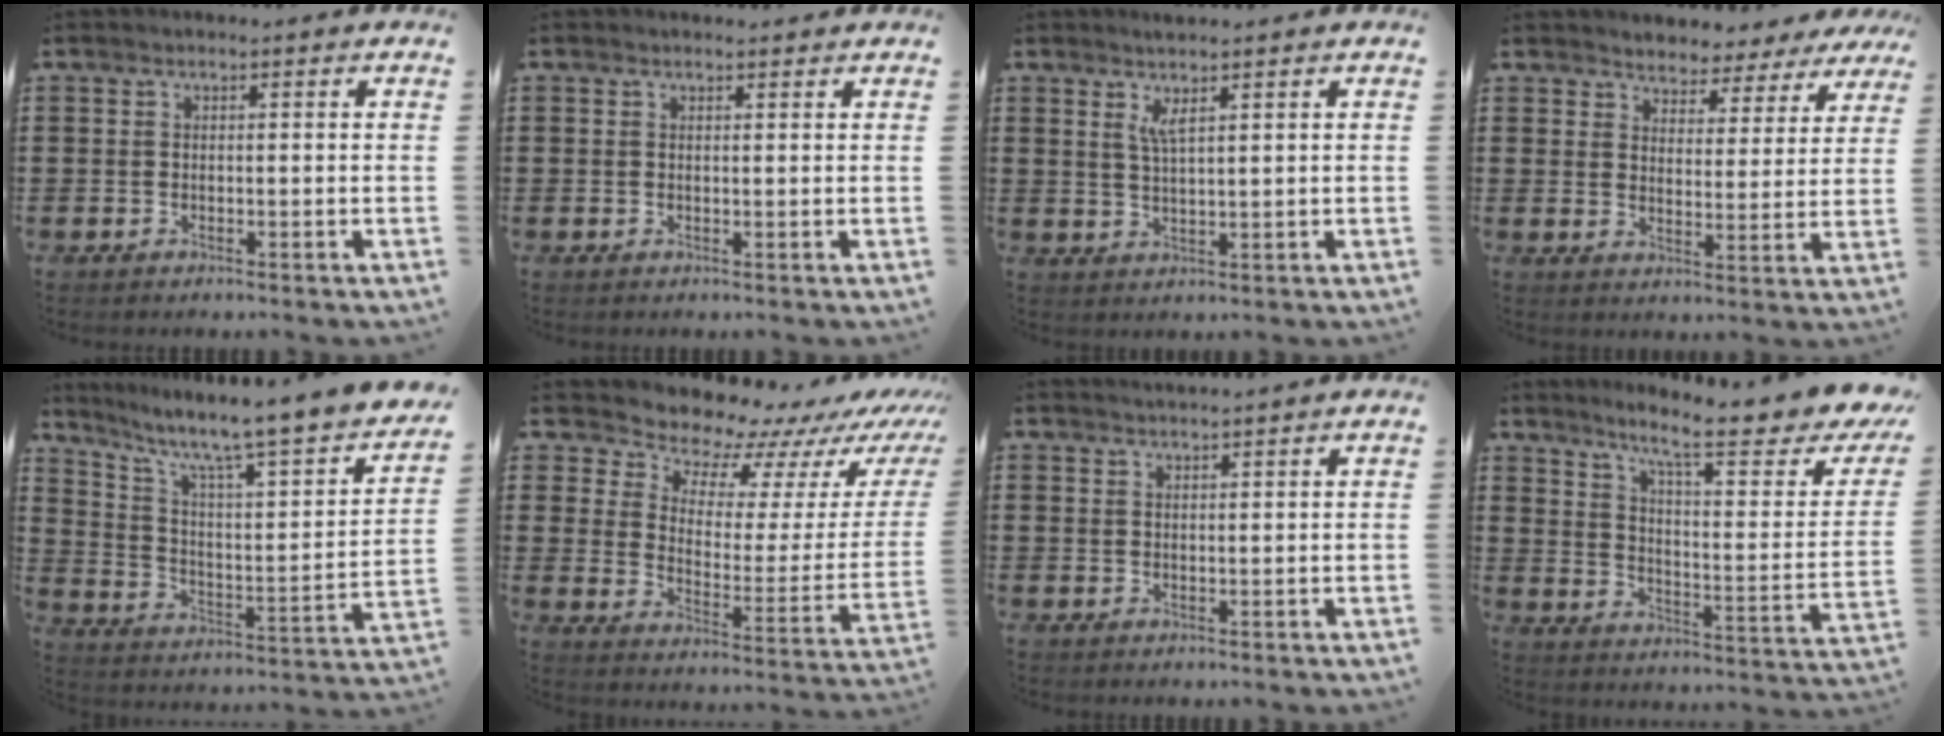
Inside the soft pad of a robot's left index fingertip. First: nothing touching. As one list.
[{"total": 0.7, "force": [0.7, 0.3, 0.0], "torque": [-0.003, 0.001, 0.014]}, {"total": 3.1, "force": [1.9, 0.3, 2.5], "torque": [-0.053, 0.001, 0.033]}, {"total": 3.6, "force": [3.4, 0.9, -0.5], "torque": [-0.015, -0.022, 0.057]}, {"total": 7.7, "force": [6.1, 0.3, 4.7], "torque": [-0.110, -0.059, 0.088]}, {"total": 7.6, "force": [7.0, 2.8, 0.9], "torque": [-0.047, -0.065, 0.120]}, {"total": 1.3, "force": [1.3, -0.2, 0.0], "torque": [-0.002, -0.001, 0.026]}, {"total": 11.2, "force": [8.4, 1.0, 7.3], "torque": [-0.140, -0.063, 0.130]}]